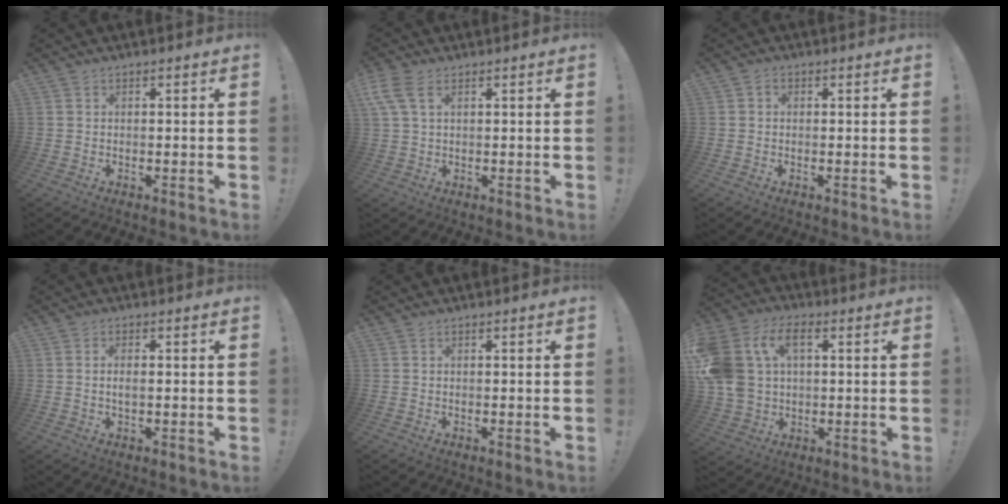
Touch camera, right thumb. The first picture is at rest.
{"total": 6.7, "force": [3.1, 3.5, 4.7], "torque": [-0.109, -0.002, 0.060]}
{"total": 1.0, "force": [-0.2, 0.9, 0.4], "torque": [-0.013, 0.007, -0.004]}
{"total": 2.0, "force": [-0.2, 0.7, 1.8], "torque": [-0.027, 0.002, -0.005]}
{"total": 0.0}
{"total": 16.1, "force": [4.3, 11.5, 10.4], "torque": [-0.234, -0.008, 0.079]}